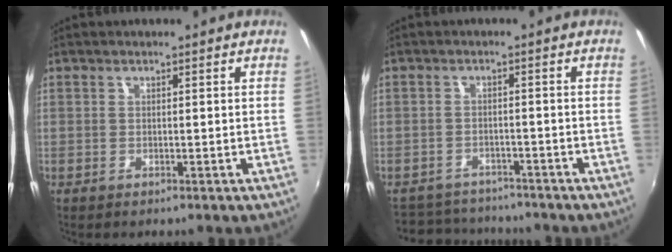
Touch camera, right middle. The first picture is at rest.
{"total": 8.6, "force": [-7.8, 3.1, 1.6], "torque": [-0.048, 0.010, -0.119]}